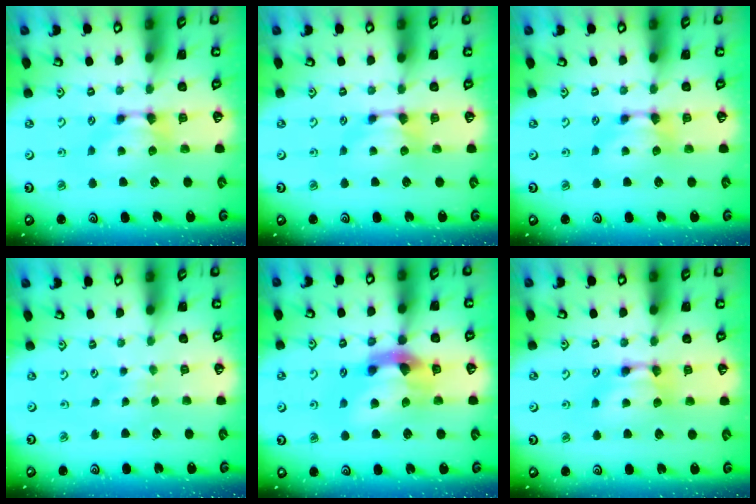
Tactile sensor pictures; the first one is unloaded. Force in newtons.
{"total": 0.0}
{"total": 0.0}
{"total": 4.0, "press": 4.0, "slide": 0.1}
{"total": 6.1, "press": 5.8, "slide": 2.2}
{"total": 1.7, "press": 1.7, "slide": 0.0}